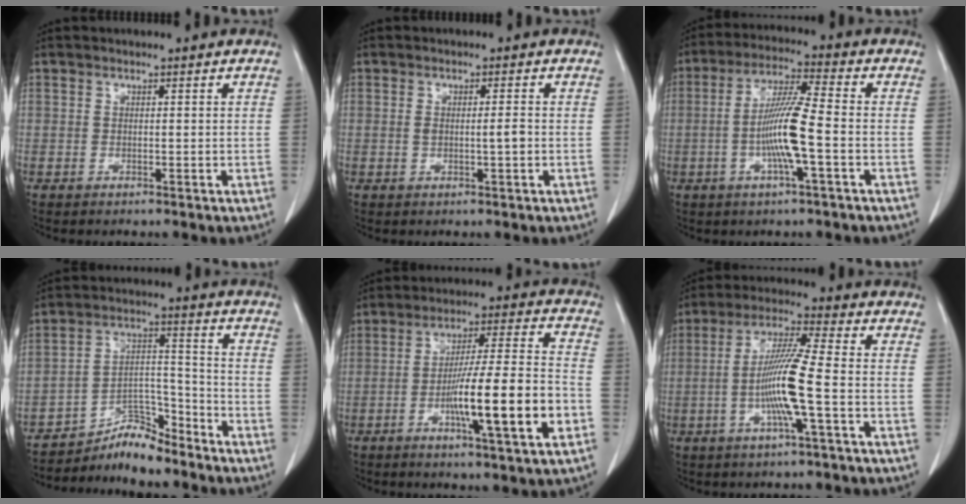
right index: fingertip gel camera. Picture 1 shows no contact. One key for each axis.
{"total": 2.4, "fx": -0.2, "fy": 0.4, "fz": 2.3, "tx": -0.044, "ty": 0.000, "tz": -0.001}
{"total": 9.8, "fx": -2.1, "fy": 0.2, "fz": 9.6, "tx": -0.188, "ty": 0.001, "tz": -0.045}
{"total": 8.0, "fx": -7.7, "fy": 1.4, "fz": 1.5, "tx": -0.022, "ty": 0.027, "tz": -0.135}
{"total": 15.1, "fx": -4.8, "fy": 0.5, "fz": 14.4, "tx": -0.239, "ty": 0.000, "tz": -0.077}
{"total": 10.2, "fx": -2.2, "fy": -0.4, "fz": 9.9, "tx": -0.194, "ty": -0.002, "tz": -0.048}